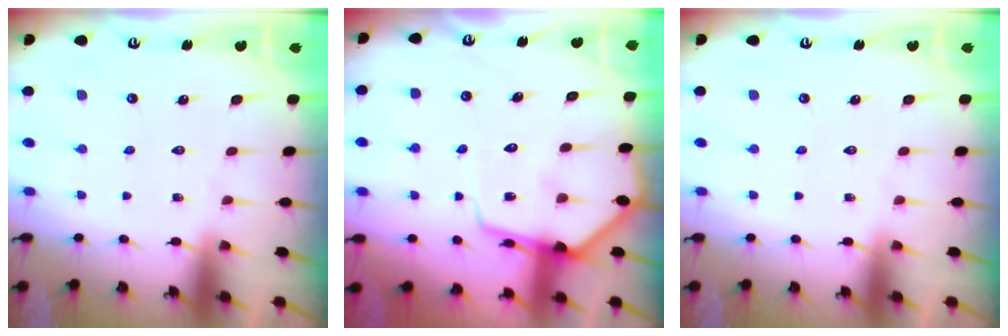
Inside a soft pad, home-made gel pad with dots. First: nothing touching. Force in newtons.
{"total": 7.9, "press": 7.8, "slide": 1.0}
{"total": 0.0}